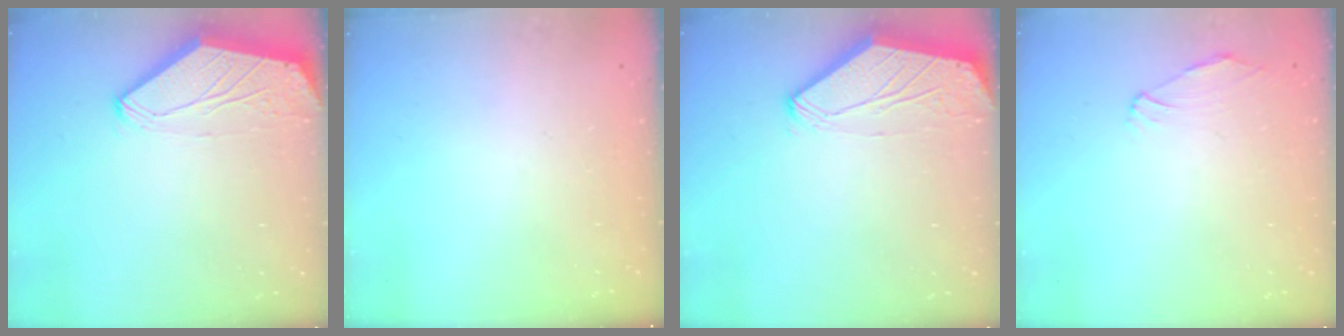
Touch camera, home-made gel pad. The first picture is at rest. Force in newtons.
{"total": 0.0}
{"total": 0.0}
{"total": 1.5, "press": 1.4, "slide": 0.5}